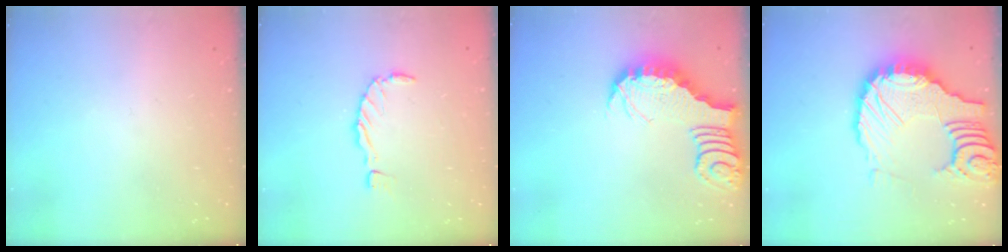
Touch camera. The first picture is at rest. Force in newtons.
{"total": 0.0}
{"total": 3.4, "press": 3.4, "slide": 0.4}
{"total": 16.6, "press": 16.5, "slide": 1.8}